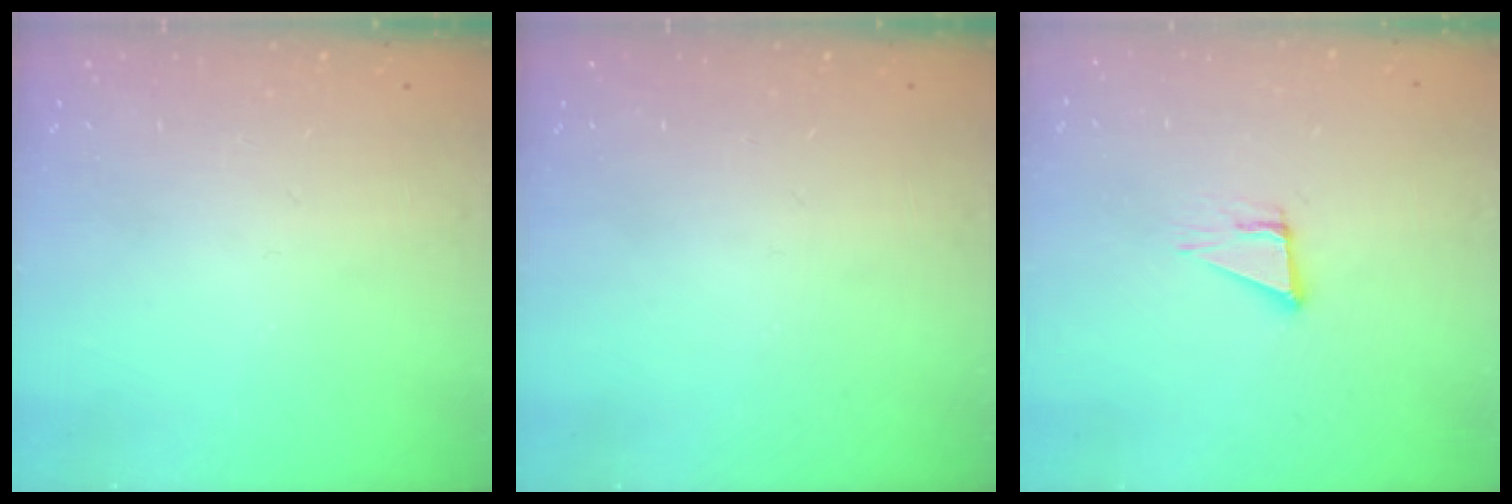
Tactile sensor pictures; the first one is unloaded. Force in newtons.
{"total": 0.0}
{"total": 3.8, "press": 3.7, "slide": 0.4}